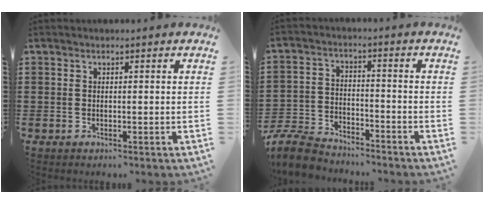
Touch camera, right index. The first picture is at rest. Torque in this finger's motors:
{"motor_torque": [-1.06, 1.08, -1.05, -0.21]}